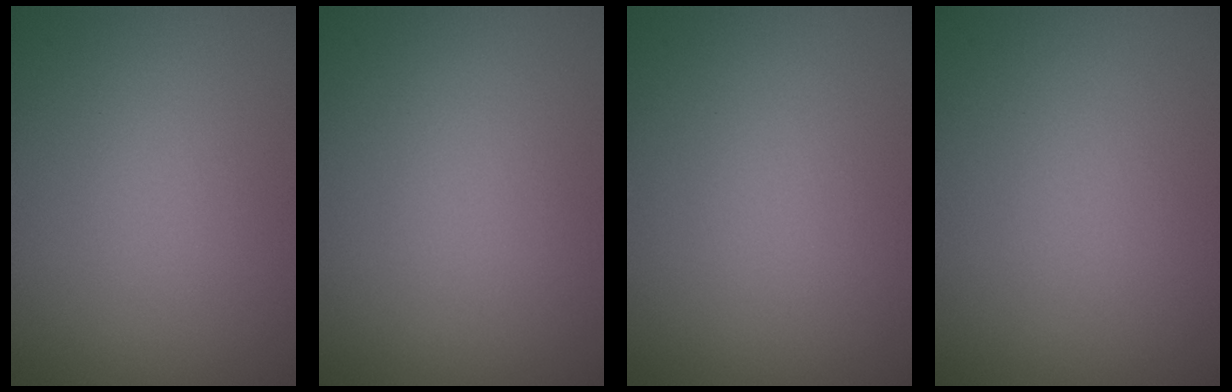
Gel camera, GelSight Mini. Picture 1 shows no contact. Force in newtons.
{"total": 0.0}
{"total": 0.0}
{"total": 0.0}